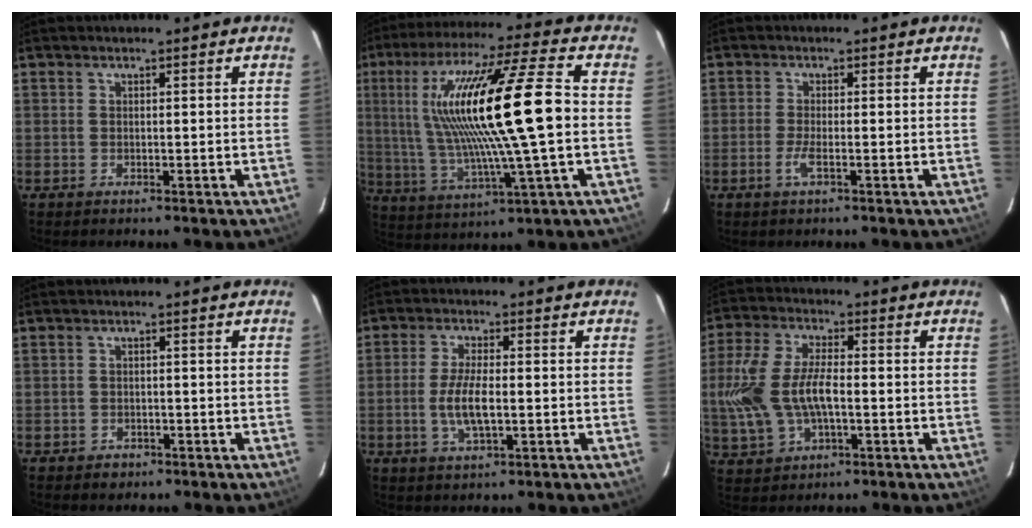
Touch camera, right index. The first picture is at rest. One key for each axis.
{"total": 21.2, "fx": 1.9, "fy": 2.0, "fz": 21.0, "tx": -0.387, "ty": 0.003, "tz": 0.046}
{"total": 2.5, "fx": -1.1, "fy": 0.1, "fz": 2.3, "tx": -0.049, "ty": -0.004, "tz": -0.024}
{"total": 2.3, "fx": -1.4, "fy": 1.8, "fz": 0.4, "tx": -0.013, "ty": 0.002, "tz": -0.017}
{"total": 6.6, "fx": -1.2, "fy": 2.0, "fz": 6.2, "tx": -0.125, "ty": -0.005, "tz": -0.022}
{"total": 13.1, "fx": -1.4, "fy": 6.6, "fz": 11.3, "tx": -0.250, "ty": 0.007, "tz": -0.023}